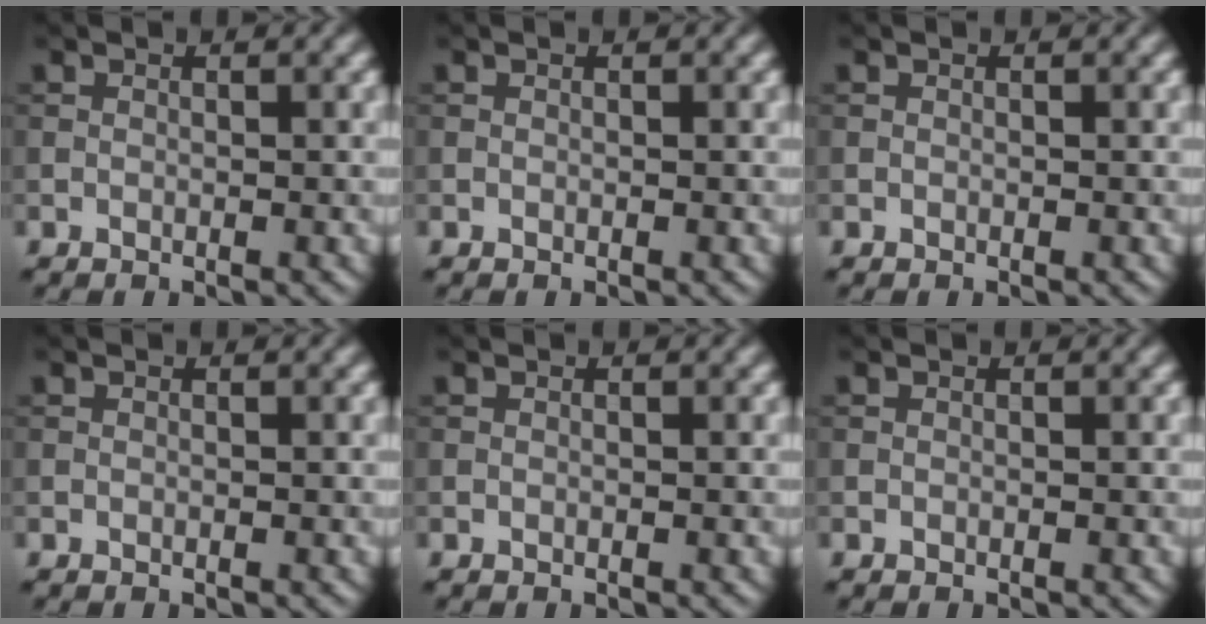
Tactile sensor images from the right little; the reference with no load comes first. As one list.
[{"total": 0.0}, {"total": 0.0}, {"total": 0.0}, {"total": 0.0}, {"total": 0.0}]